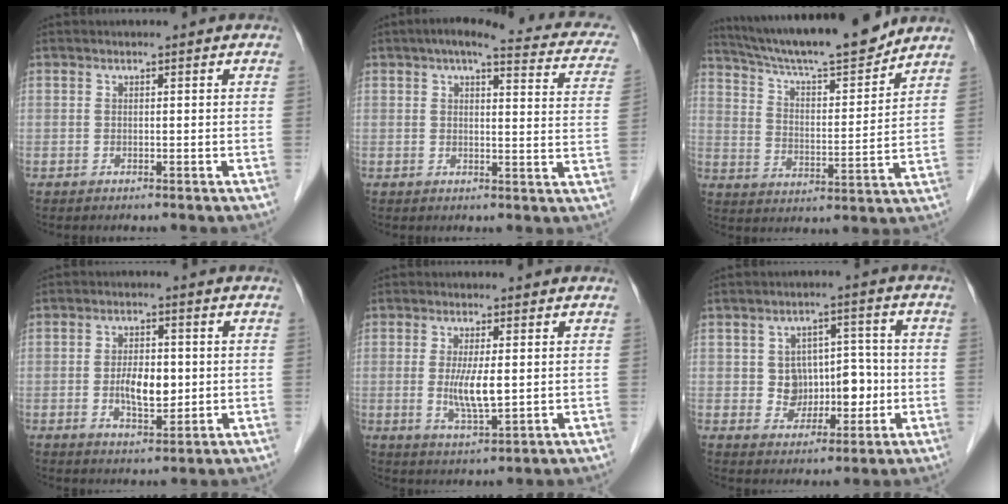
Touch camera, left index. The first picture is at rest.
{"total": 17.2, "force": [13.7, 4.2, 9.5], "torque": [-0.110, 0.019, 0.141]}
{"total": 17.2, "force": [15.5, 1.0, 7.2], "torque": [-0.125, 0.003, 0.251]}
{"total": 5.6, "force": [-0.4, 2.6, 5.0], "torque": [-0.092, -0.001, -0.004]}
{"total": 5.3, "force": [0.1, 1.0, 5.2], "torque": [-0.105, -0.012, 0.004]}
{"total": 6.8, "force": [-0.7, 5.5, 4.0], "torque": [-0.053, 0.025, -0.001]}